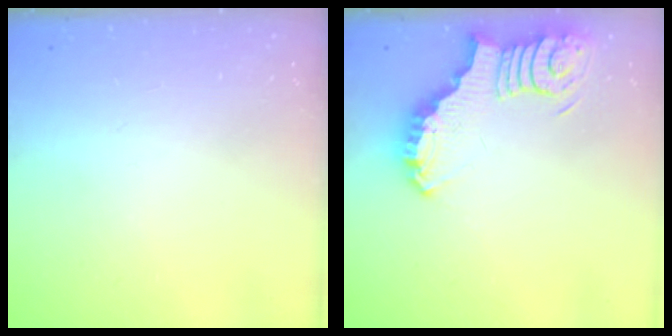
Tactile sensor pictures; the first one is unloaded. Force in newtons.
{"total": 3.5, "press": 3.5, "slide": 0.3}